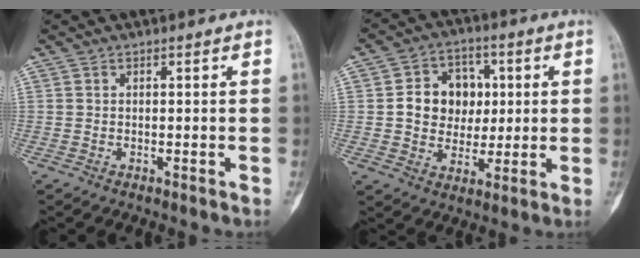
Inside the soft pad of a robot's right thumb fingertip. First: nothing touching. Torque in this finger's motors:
{"motor_torque": [1.44, 1.31, 0.40, -0.32, 0.07]}